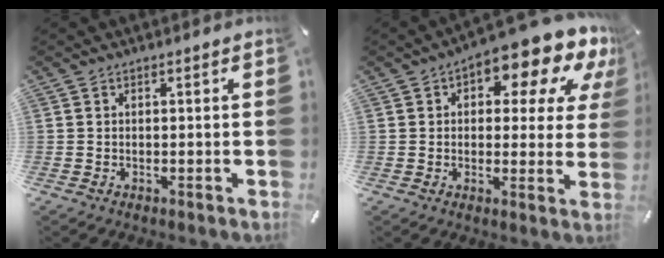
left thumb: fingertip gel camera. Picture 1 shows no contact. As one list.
[{"total": 14.3, "force": [9.0, 5.9, 9.5], "torque": [-0.126, -0.069, 0.144]}]